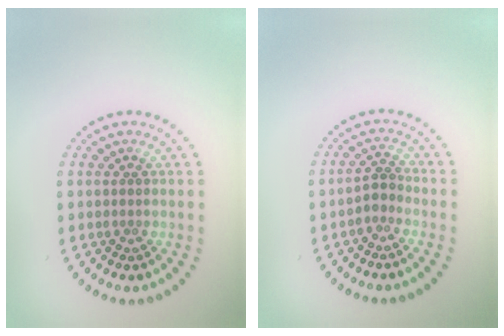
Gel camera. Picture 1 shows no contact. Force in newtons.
{"total": 1.7, "press": 1.2, "slide": 1.2}